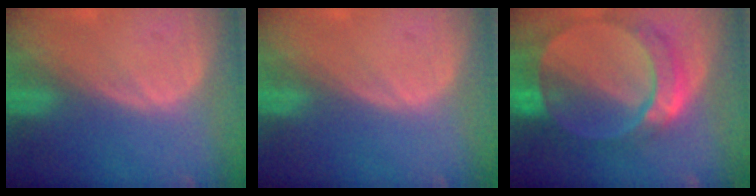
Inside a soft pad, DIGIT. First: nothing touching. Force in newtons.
{"total": 0.0}
{"total": 9.6, "press": 8.4, "slide": 4.7}